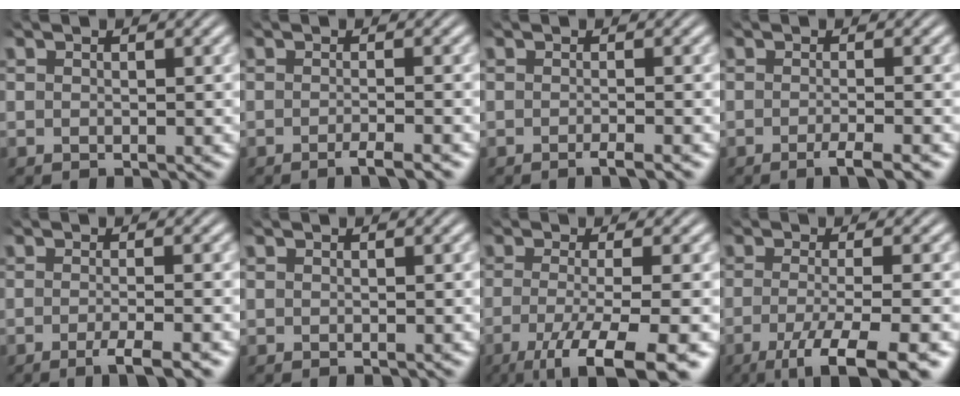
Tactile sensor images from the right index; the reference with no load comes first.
{"total": 1.7, "force": [-1.5, -0.4, 0.8], "torque": [0.004, 0.003, -0.032]}
{"total": 1.2, "force": [-1.0, -0.4, 0.4], "torque": [0.008, 0.005, -0.024]}
{"total": 2.4, "force": [-1.9, -0.3, 1.5], "torque": [-0.011, -0.002, -0.034]}
{"total": 2.9, "force": [-2.1, -0.1, 2.0], "torque": [-0.022, -0.003, -0.036]}
{"total": 0.0}
{"total": 7.0, "force": [-4.5, 1.2, 5.2], "torque": [-0.083, -0.036, -0.048]}
{"total": 7.7, "force": [-5.7, 1.1, 5.0], "torque": [-0.077, -0.036, -0.067]}